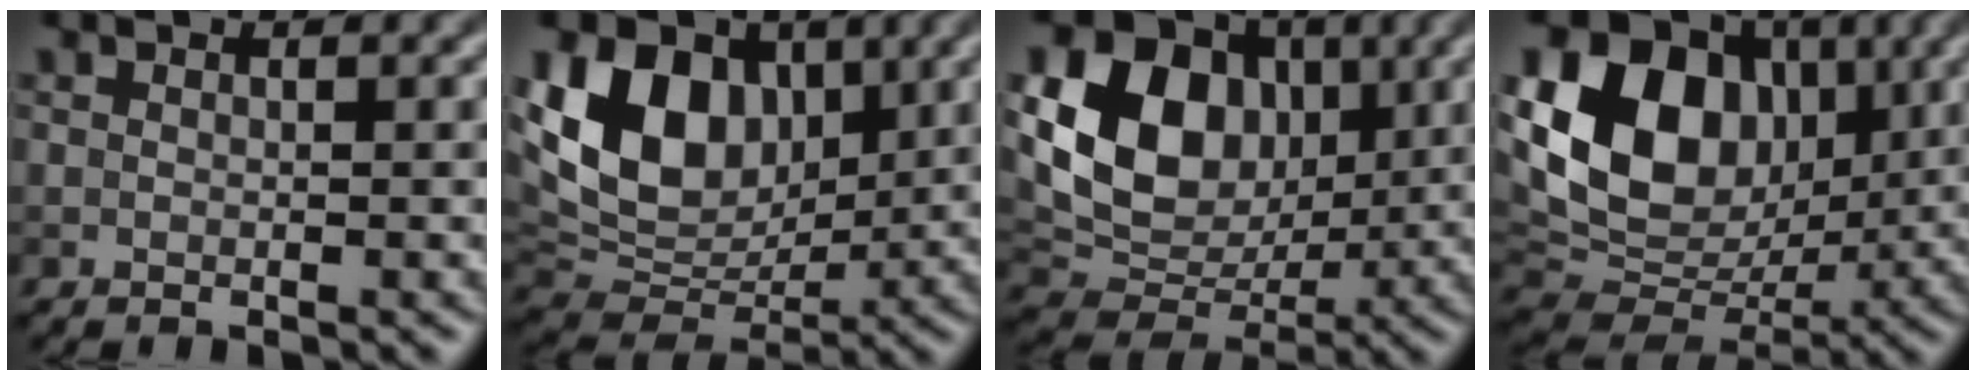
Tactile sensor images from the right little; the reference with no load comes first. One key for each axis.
{"total": 11.1, "fx": 3.2, "fy": 7.8, "fz": 7.1, "tx": -0.137, "ty": 0.002, "tz": 0.050}
{"total": 11.7, "fx": 2.2, "fy": 9.0, "fz": 7.2, "tx": -0.133, "ty": 0.001, "tz": 0.031}
{"total": 14.7, "fx": 3.5, "fy": 11.0, "fz": 9.1, "tx": -0.170, "ty": 0.027, "tz": 0.065}